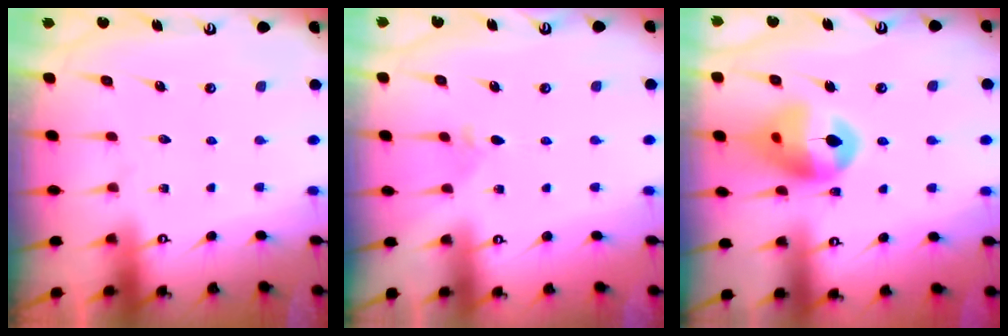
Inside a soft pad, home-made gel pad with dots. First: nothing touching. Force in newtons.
{"total": 2.2, "press": 2.1, "slide": 0.6}
{"total": 14.0, "press": 13.9, "slide": 1.9}